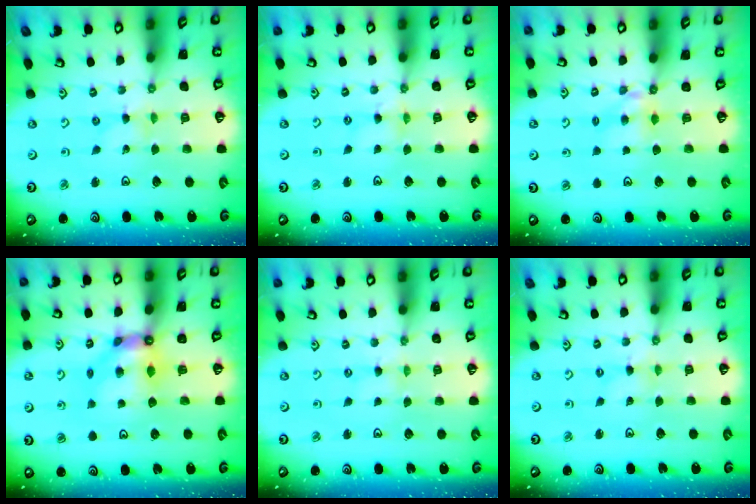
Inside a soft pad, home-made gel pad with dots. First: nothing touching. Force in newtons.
{"total": 2.0, "press": 2.0, "slide": 0.3}
{"total": 4.9, "press": 4.8, "slide": 0.7}
{"total": 9.0, "press": 8.9, "slide": 1.5}
{"total": 0.0}
{"total": 1.1, "press": 1.1, "slide": 0.2}